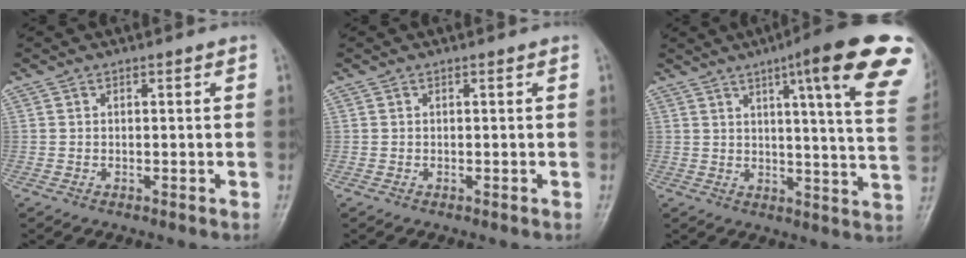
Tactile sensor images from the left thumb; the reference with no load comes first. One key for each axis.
{"total": 0.0}
{"total": 21.5, "fx": 11.0, "fy": 2.9, "fz": 18.2, "tx": -0.220, "ty": -0.035, "tz": 0.125}